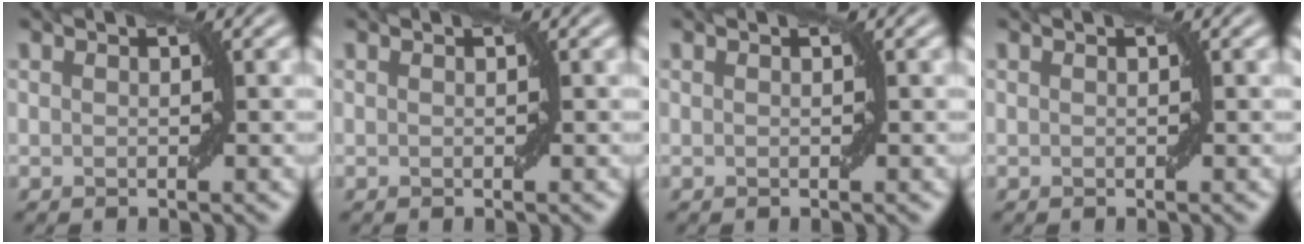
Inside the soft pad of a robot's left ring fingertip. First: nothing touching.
{"total": 0.0}
{"total": 0.0}
{"total": 0.0}